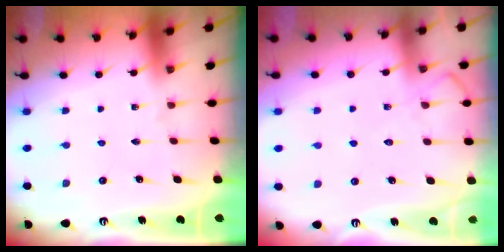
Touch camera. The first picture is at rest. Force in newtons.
{"total": 8.6, "press": 8.5, "slide": 1.0}